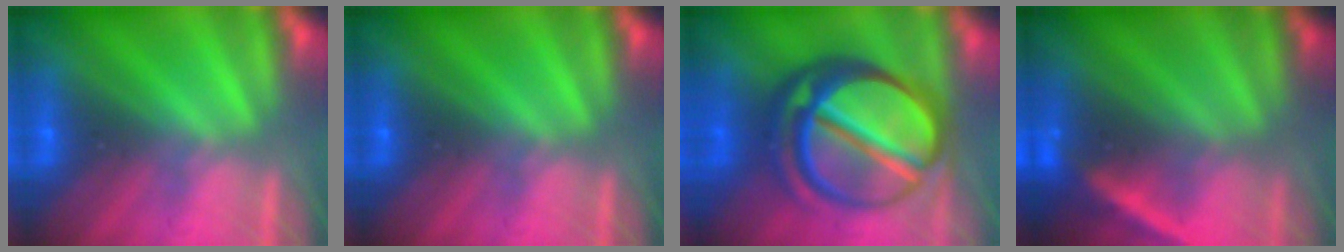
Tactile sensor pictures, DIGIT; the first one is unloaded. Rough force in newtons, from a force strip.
{"total": 0.0}
{"total": 7.2}
{"total": 2.2}